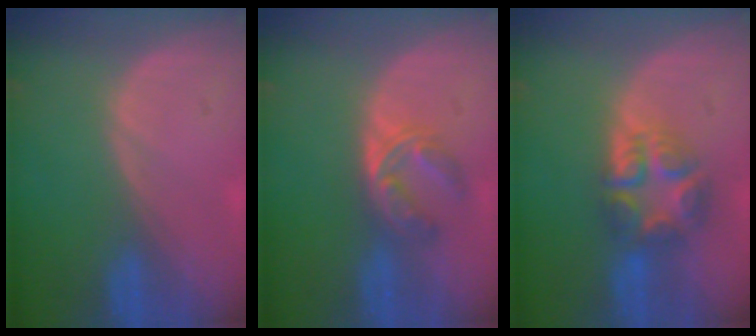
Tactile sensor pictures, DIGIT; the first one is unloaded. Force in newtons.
{"total": 5.8, "press": 4.7, "slide": 3.4}
{"total": 7.7, "press": 6.8, "slide": 3.7}